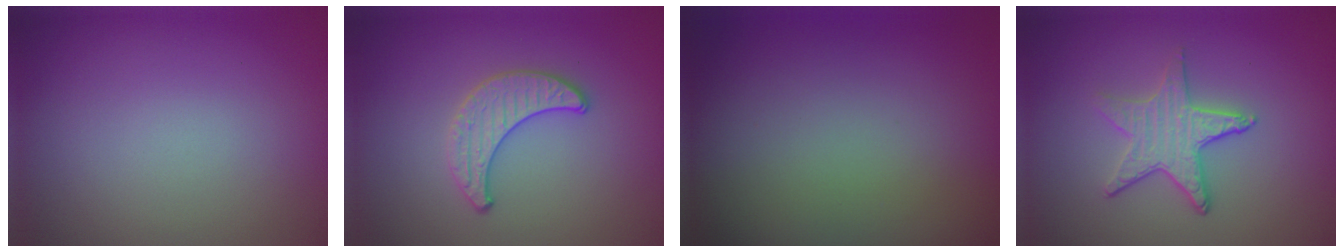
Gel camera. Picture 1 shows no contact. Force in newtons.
{"total": 2.0, "press": 2.0, "slide": 0.1}
{"total": 0.0}
{"total": 3.1, "press": 2.9, "slide": 1.1}